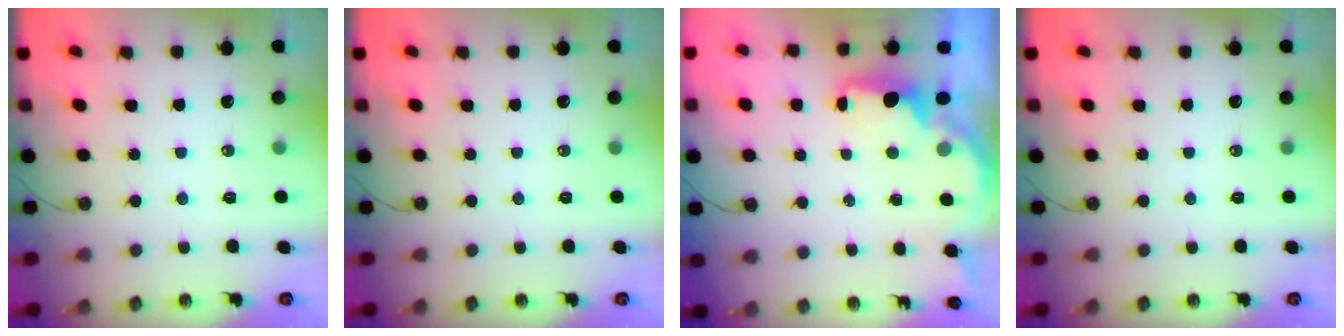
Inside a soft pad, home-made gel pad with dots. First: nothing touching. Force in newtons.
{"total": 0.0}
{"total": 1.9, "press": 1.9, "slide": 0.5}
{"total": 0.0}